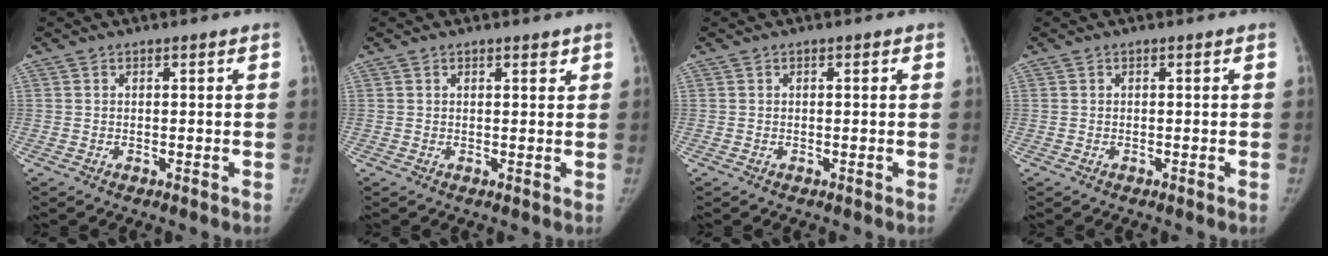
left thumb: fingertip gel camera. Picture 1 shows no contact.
{"total": 1.6, "force": [1.1, 0.6, 1.0], "torque": [-0.007, -0.005, 0.015]}
{"total": 0.6, "force": [0.3, 0.3, 0.5], "torque": [-0.006, 0.000, 0.003]}
{"total": 0.0}